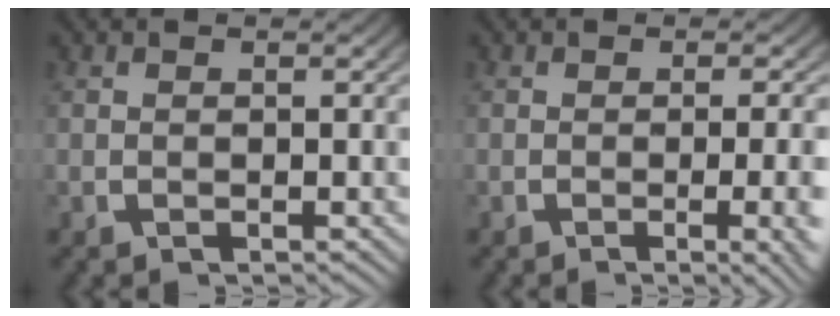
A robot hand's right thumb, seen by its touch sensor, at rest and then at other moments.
{"total": 3.5, "force": [-1.0, 0.6, 3.4], "torque": [-0.044, 0.003, -0.017]}